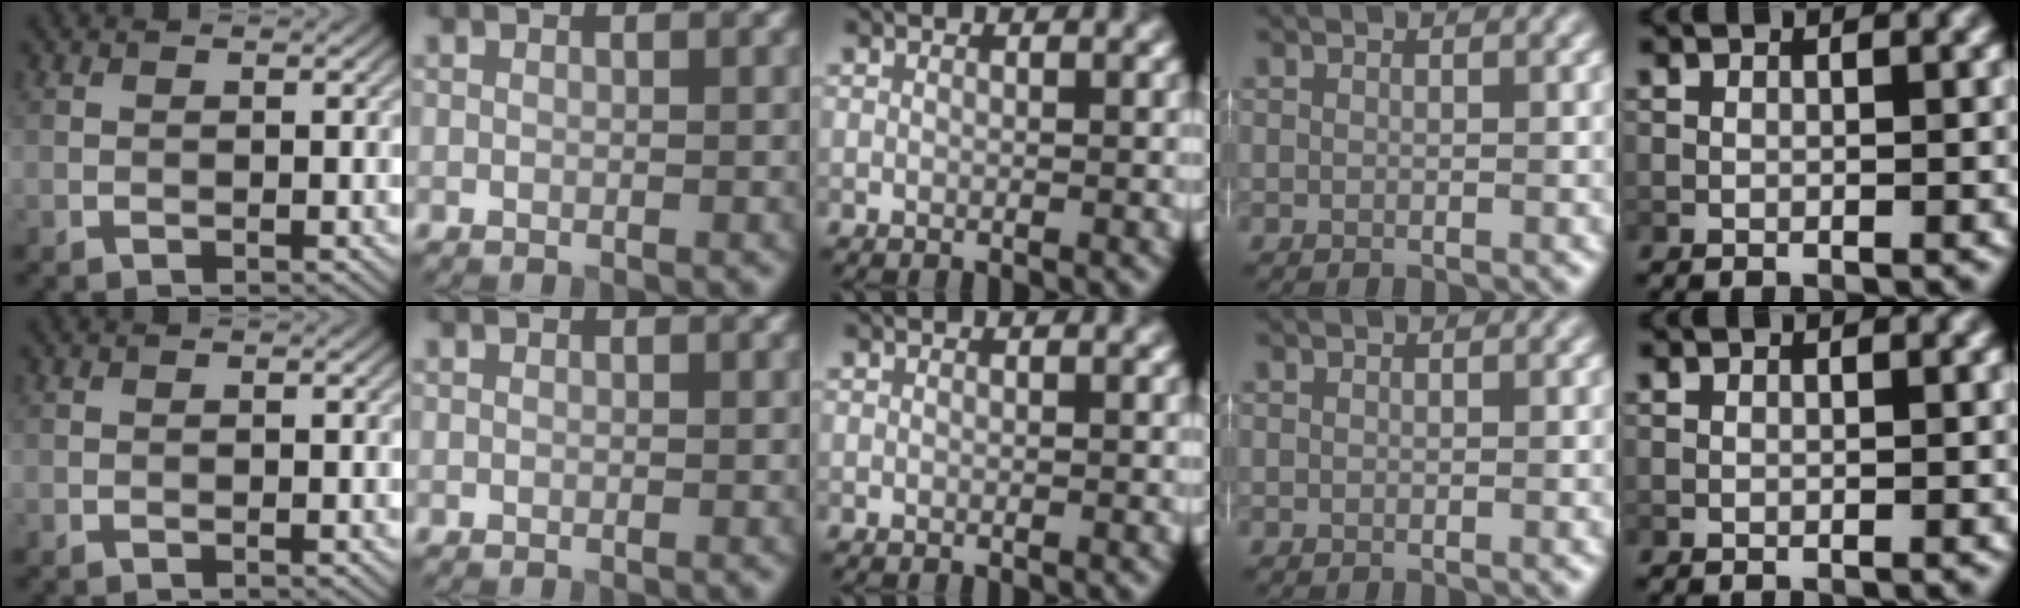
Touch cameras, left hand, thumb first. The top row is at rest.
{}